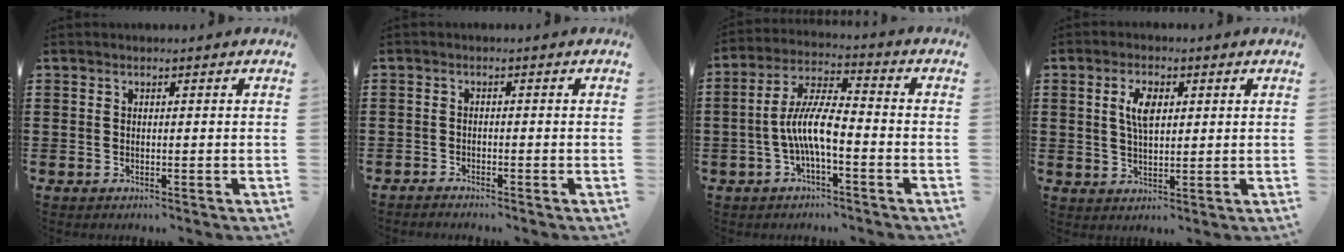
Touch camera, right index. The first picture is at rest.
{"total": 1.0, "force": [-1.0, 0.2, -0.1], "torque": [-0.001, 0.004, -0.022]}
{"total": 8.2, "force": [-2.2, 1.9, 7.6], "torque": [-0.163, -0.004, -0.044]}
{"total": 4.5, "force": [1.5, 1.9, 3.8], "torque": [-0.073, 0.007, 0.024]}